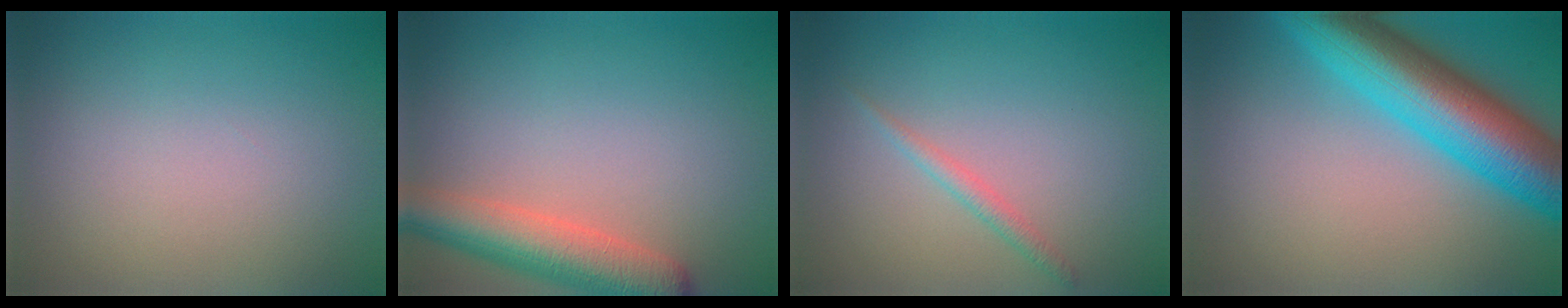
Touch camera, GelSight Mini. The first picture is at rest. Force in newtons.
{"total": 5.7, "press": 5.6, "slide": 0.3}
{"total": 1.2, "press": 1.2, "slide": 0.0}
{"total": 10.9, "press": 10.8, "slide": 0.3}